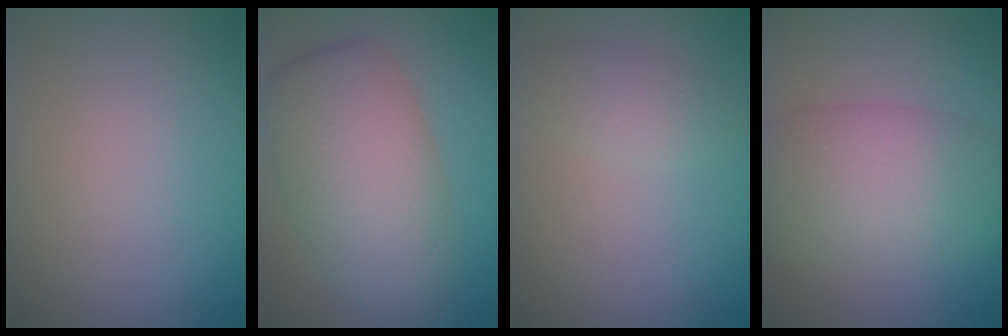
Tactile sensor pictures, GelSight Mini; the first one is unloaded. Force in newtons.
{"total": 8.3, "press": 8.3, "slide": 0.3}
{"total": 2.2, "press": 2.2, "slide": 0.2}
{"total": 7.8, "press": 7.8, "slide": 0.3}